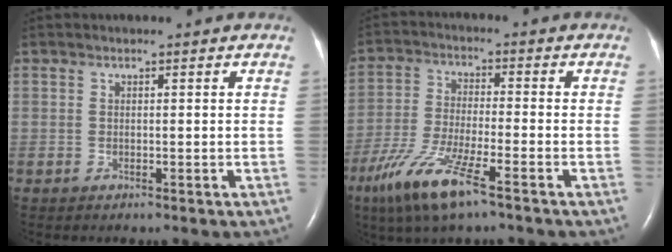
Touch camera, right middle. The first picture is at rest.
{"total": 10.6, "force": [-6.5, 1.3, 8.3], "torque": [-0.177, -0.025, -0.120]}